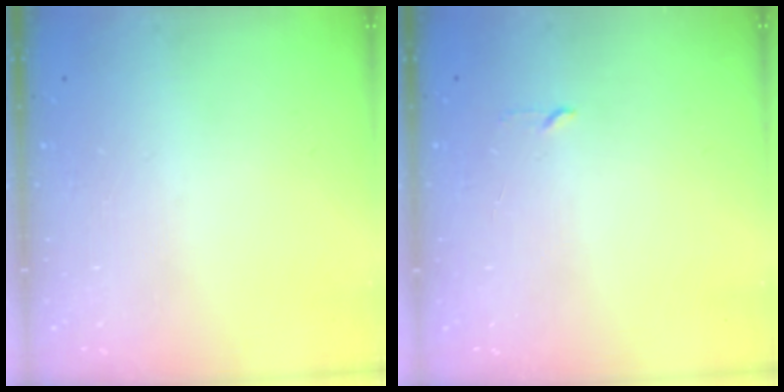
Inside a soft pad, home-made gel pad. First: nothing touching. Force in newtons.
{"total": 2.3, "press": 2.2, "slide": 0.3}